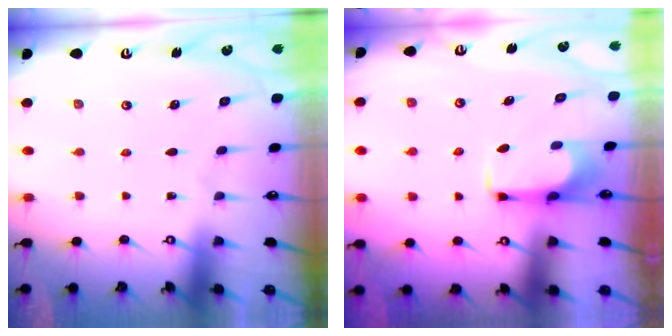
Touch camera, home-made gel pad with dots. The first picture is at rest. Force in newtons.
{"total": 2.0, "press": 1.9, "slide": 0.4}